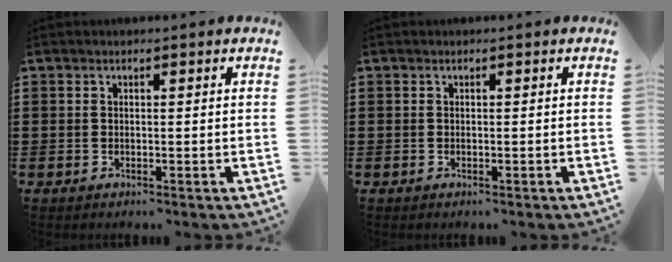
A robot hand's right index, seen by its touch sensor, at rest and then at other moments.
{"total": 0.0}